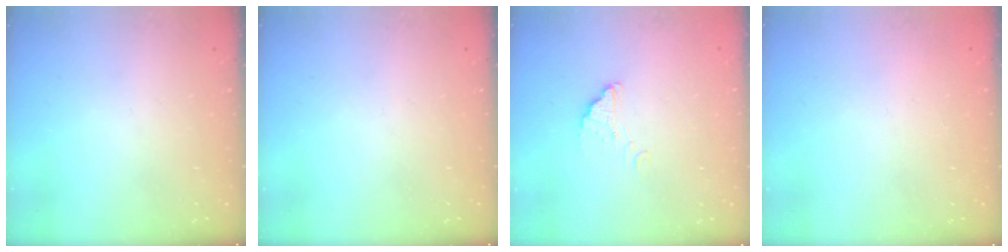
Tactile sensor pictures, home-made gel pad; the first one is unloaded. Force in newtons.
{"total": 0.0}
{"total": 2.2, "press": 2.2, "slide": 0.0}
{"total": 2.2, "press": 2.2, "slide": 0.1}